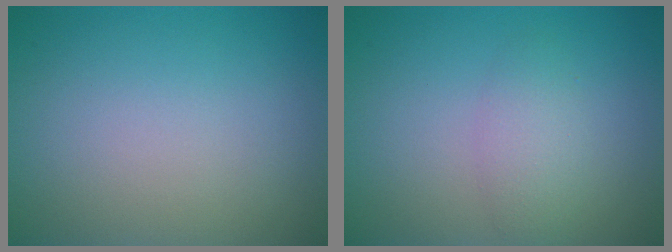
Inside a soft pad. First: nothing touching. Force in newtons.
{"total": 2.3, "press": 2.3, "slide": 0.0}